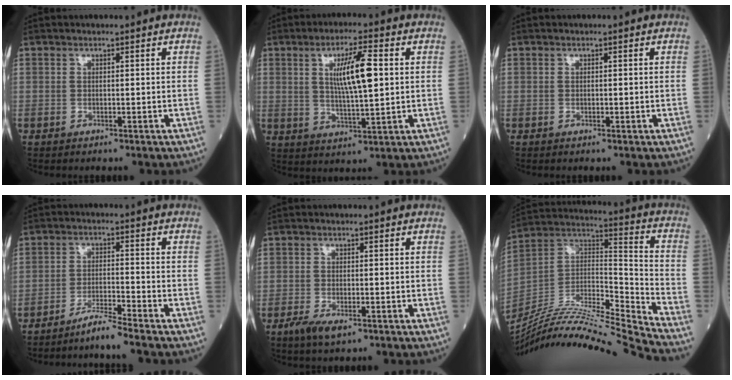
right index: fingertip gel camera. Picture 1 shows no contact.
{"total": 8.9, "force": [1.9, 1.1, 8.6], "torque": [-0.153, 0.002, 0.036]}
{"total": 0.0}
{"total": 4.5, "force": [-4.0, -1.5, 1.5], "torque": [-0.028, -0.022, -0.079]}
{"total": 3.8, "force": [-2.3, 1.3, 2.8], "torque": [-0.055, -0.005, -0.037]}
{"total": 24.6, "force": [-22.9, -2.3, 8.6], "torque": [-0.181, -0.005, -0.390]}